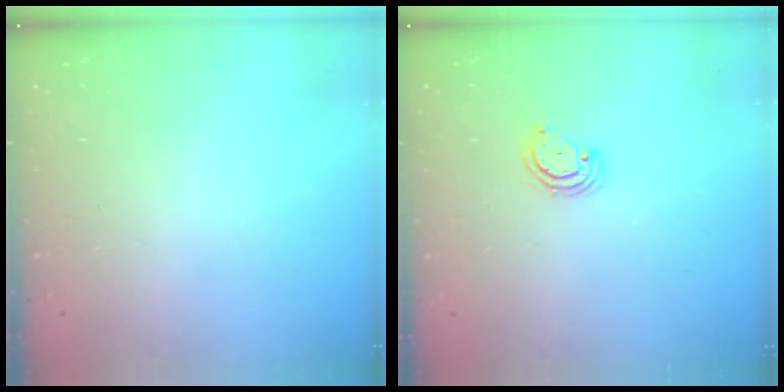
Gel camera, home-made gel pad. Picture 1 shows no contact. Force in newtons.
{"total": 2.9, "press": 2.9, "slide": 0.3}